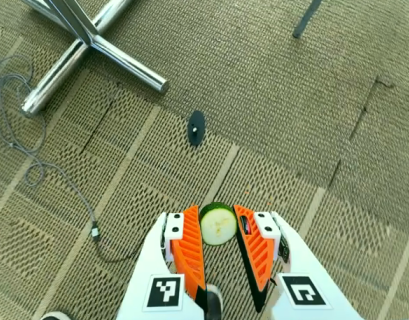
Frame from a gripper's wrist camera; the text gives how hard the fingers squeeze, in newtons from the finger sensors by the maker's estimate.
{"total": 7.4, "left": 7.2, "right": 7.7}